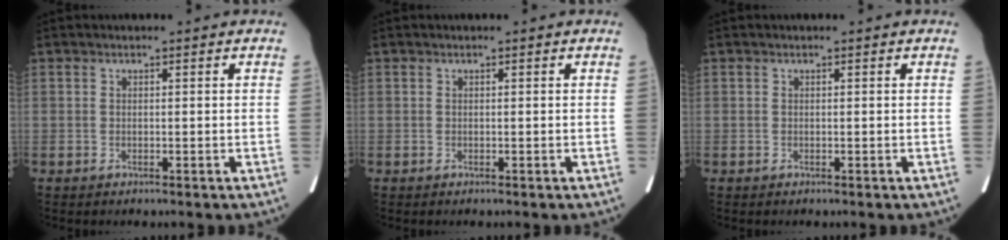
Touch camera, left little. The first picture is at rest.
{"total": 0.0}
{"total": 0.0}